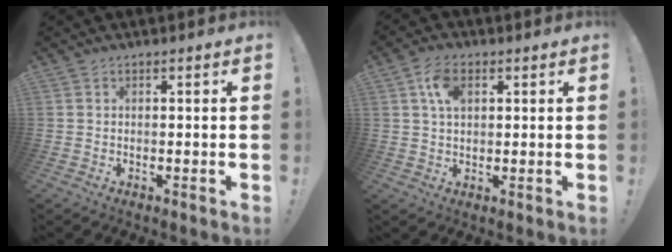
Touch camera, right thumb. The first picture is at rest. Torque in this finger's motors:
{"motor_torque": [0.85, 1.32, -0.21, -0.11, 0.01]}